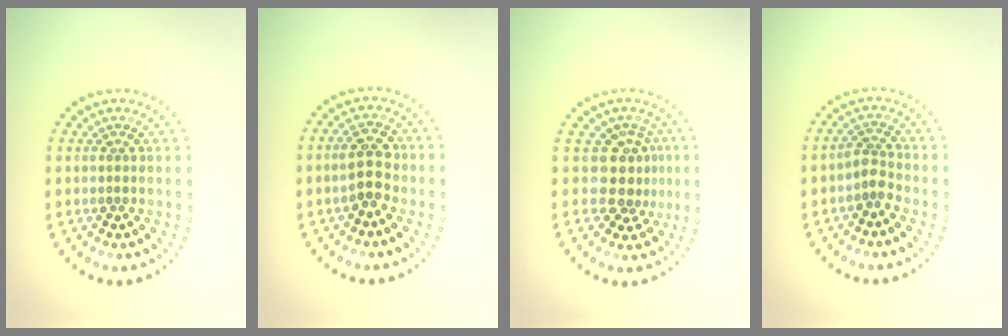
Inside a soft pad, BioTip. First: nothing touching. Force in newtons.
{"total": 2.9, "press": 2.8, "slide": 0.7}
{"total": 3.0, "press": 2.1, "slide": 2.2}
{"total": 1.9, "press": 1.4, "slide": 1.2}